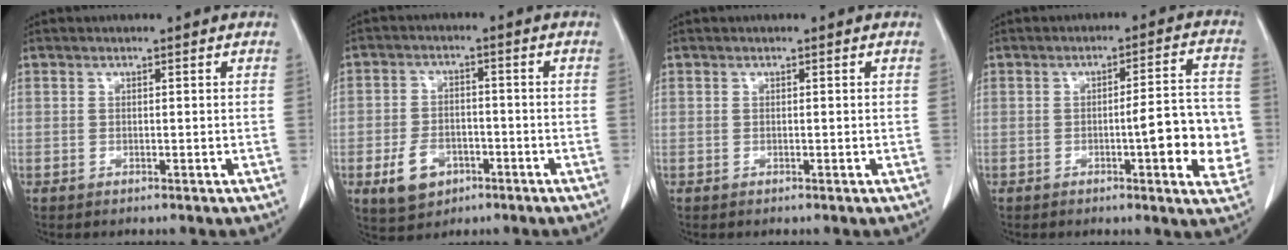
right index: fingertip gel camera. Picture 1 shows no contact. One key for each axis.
{"total": 6.6, "fx": -2.9, "fy": 4.7, "fz": 3.5, "tx": -0.071, "ty": 0.005, "tz": -0.040}
{"total": 0.0}
{"total": 10.0, "fx": -2.0, "fy": 1.8, "fz": 9.6, "tx": -0.114, "ty": 0.014, "tz": -0.025}